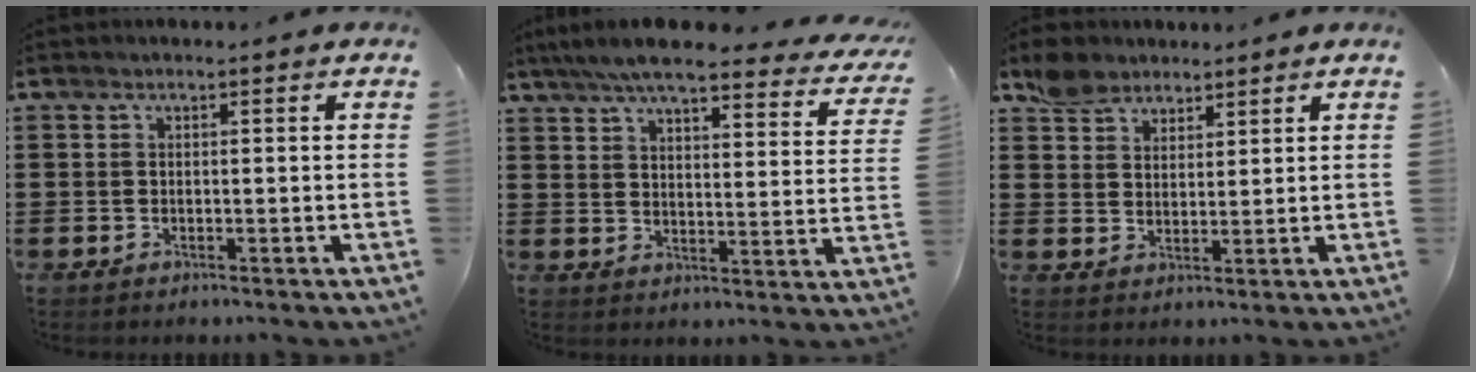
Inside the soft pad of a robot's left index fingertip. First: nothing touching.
{"total": 7.1, "force": [6.3, 0.4, 3.4], "torque": [-0.090, -0.031, 0.109]}
{"total": 4.6, "force": [3.7, 2.7, 0.4], "torque": [-0.027, 0.007, 0.073]}